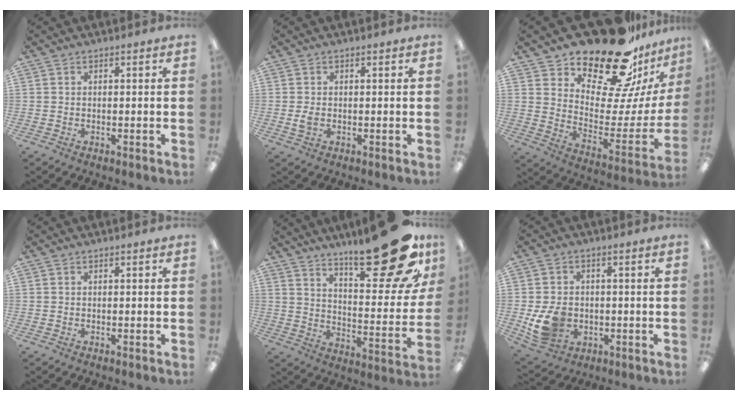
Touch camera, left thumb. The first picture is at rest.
{"total": 2.1, "force": [-0.2, 1.3, 1.6], "torque": [-0.037, 0.001, -0.005]}
{"total": 24.5, "force": [19.7, 8.5, 11.8], "torque": [-0.170, -0.143, 0.338]}
{"total": 0.0}
{"total": 25.4, "force": [16.8, 7.6, 17.5], "torque": [-0.231, -0.115, 0.268]}
{"total": 9.0, "force": [-1.5, 7.2, 5.2], "torque": [-0.105, 0.008, -0.023]}